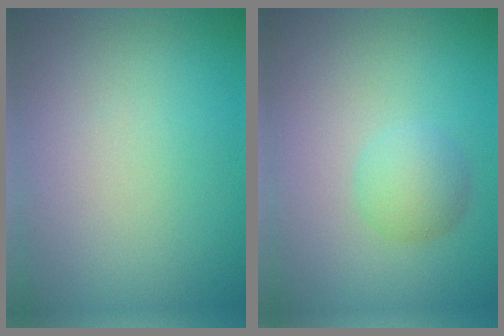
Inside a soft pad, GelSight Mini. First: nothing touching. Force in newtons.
{"total": 2.5, "press": 2.5, "slide": 0.1}